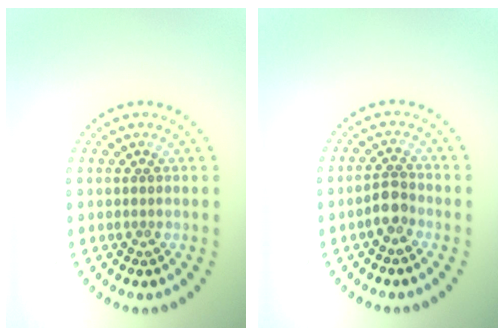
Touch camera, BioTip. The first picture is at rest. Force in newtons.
{"total": 2.1, "press": 1.9, "slide": 1.0}